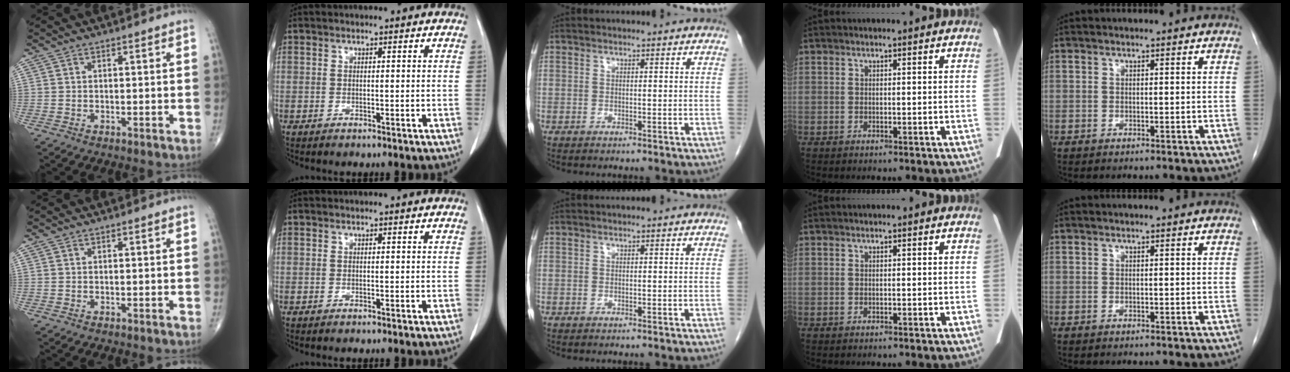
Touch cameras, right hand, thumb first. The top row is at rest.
{}